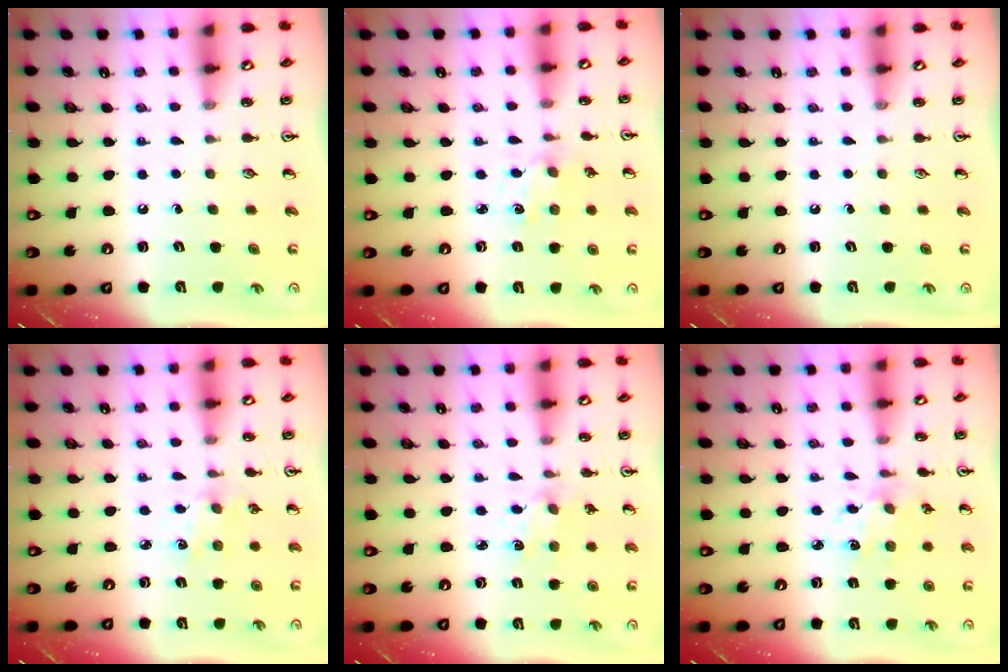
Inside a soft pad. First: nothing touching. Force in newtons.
{"total": 0.8, "press": 0.7, "slide": 0.2}
{"total": 0.0}
{"total": 2.5, "press": 2.5, "slide": 0.4}
{"total": 1.7, "press": 1.7, "slide": 0.1}
{"total": 2.9, "press": 2.9, "slide": 0.2}